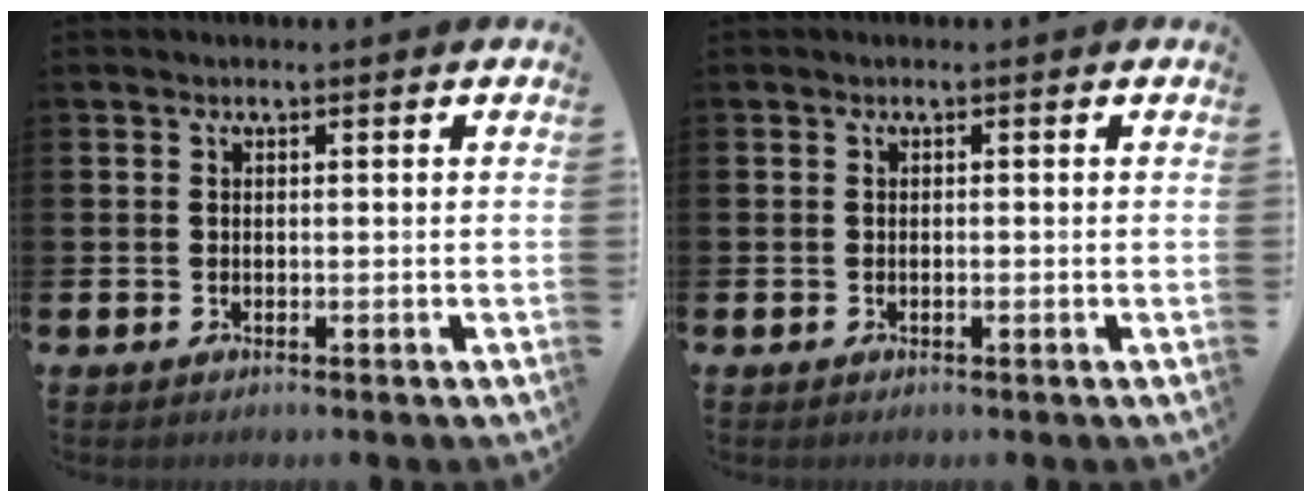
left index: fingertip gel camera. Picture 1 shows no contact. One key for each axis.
{"total": 0.0}